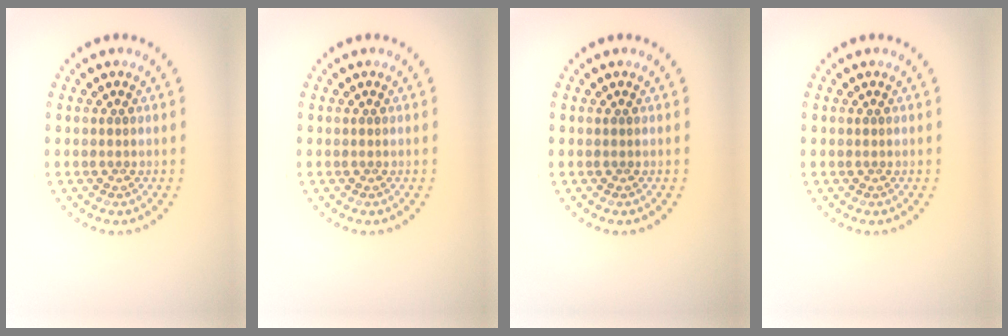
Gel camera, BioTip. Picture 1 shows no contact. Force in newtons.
{"total": 0.0}
{"total": 0.0}
{"total": 0.0}